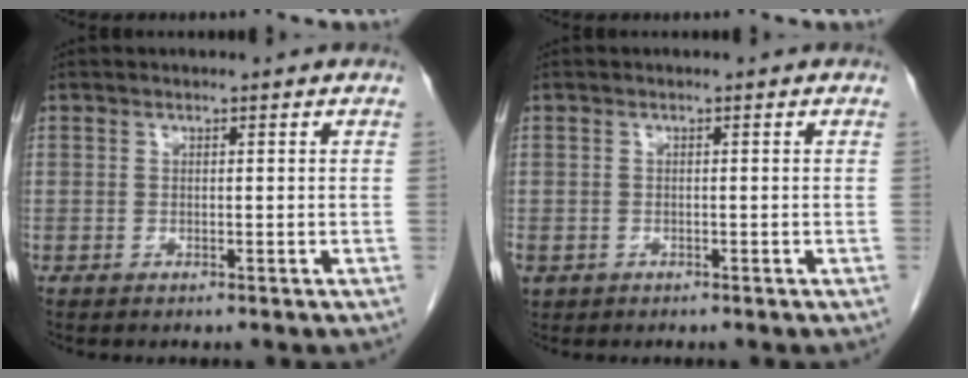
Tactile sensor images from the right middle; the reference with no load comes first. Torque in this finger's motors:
{"motor_torque": [1.16, -0.98, 0.78, 0.17]}